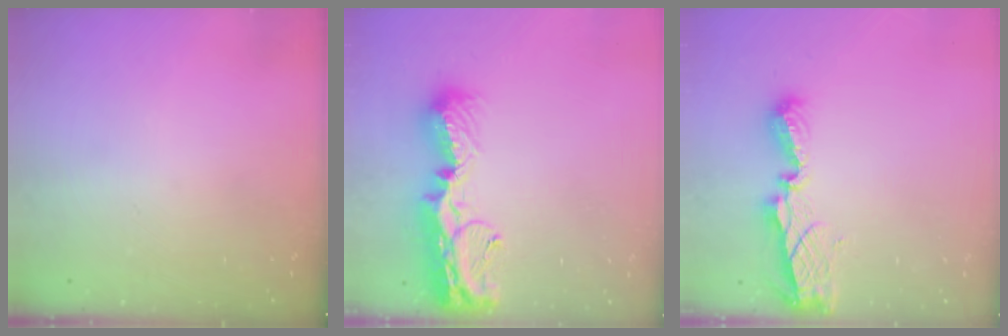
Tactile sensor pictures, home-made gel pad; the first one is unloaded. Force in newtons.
{"total": 15.0, "press": 15.0, "slide": 1.2}
{"total": 8.5, "press": 8.5, "slide": 0.3}